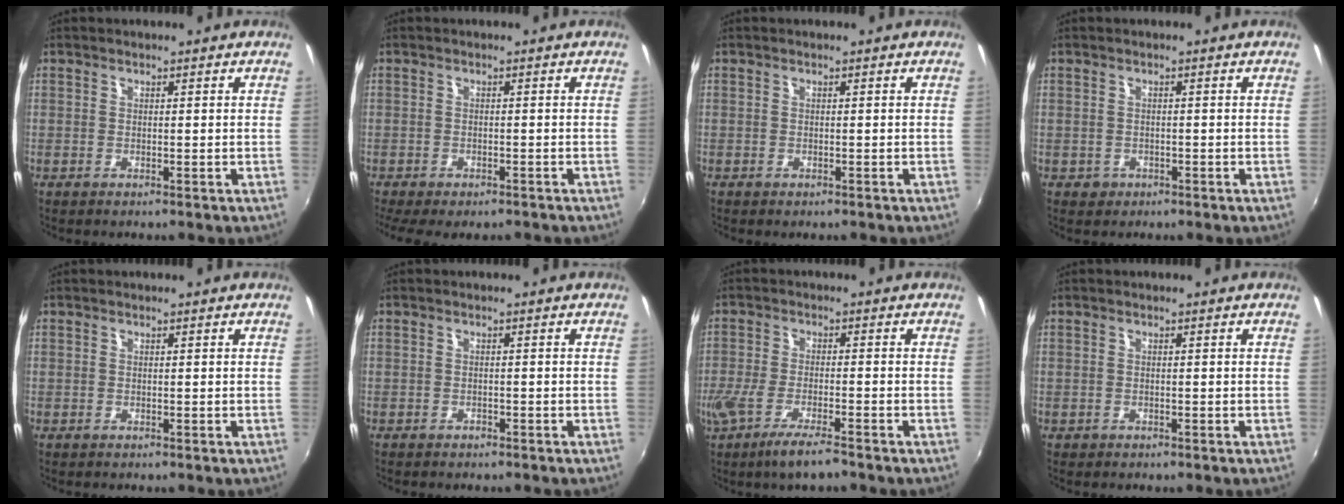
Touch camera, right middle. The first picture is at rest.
{"total": 7.3, "force": [-5.8, 2.2, 3.9], "torque": [-0.091, -0.034, -0.090]}
{"total": 0.7, "force": [-0.6, 0.2, 0.3], "torque": [-0.008, -0.002, -0.008]}
{"total": 2.0, "force": [-0.8, 1.7, 0.6], "torque": [-0.014, -0.002, -0.009]}
{"total": 0.0}
{"total": 1.3, "force": [-1.2, 0.5, 0.3], "torque": [-0.011, -0.002, -0.016]}
{"total": 8.0, "force": [-5.7, 1.2, 5.5], "torque": [-0.122, -0.026, -0.107]}
{"total": 0.8, "force": [-0.5, 0.5, 0.2], "torque": [-0.007, -0.001, -0.005]}